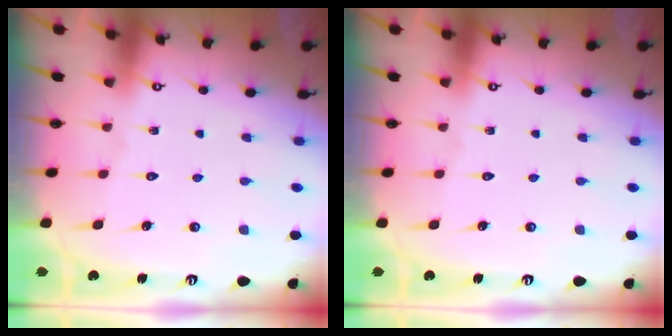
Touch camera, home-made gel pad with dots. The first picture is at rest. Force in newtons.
{"total": 0.0}